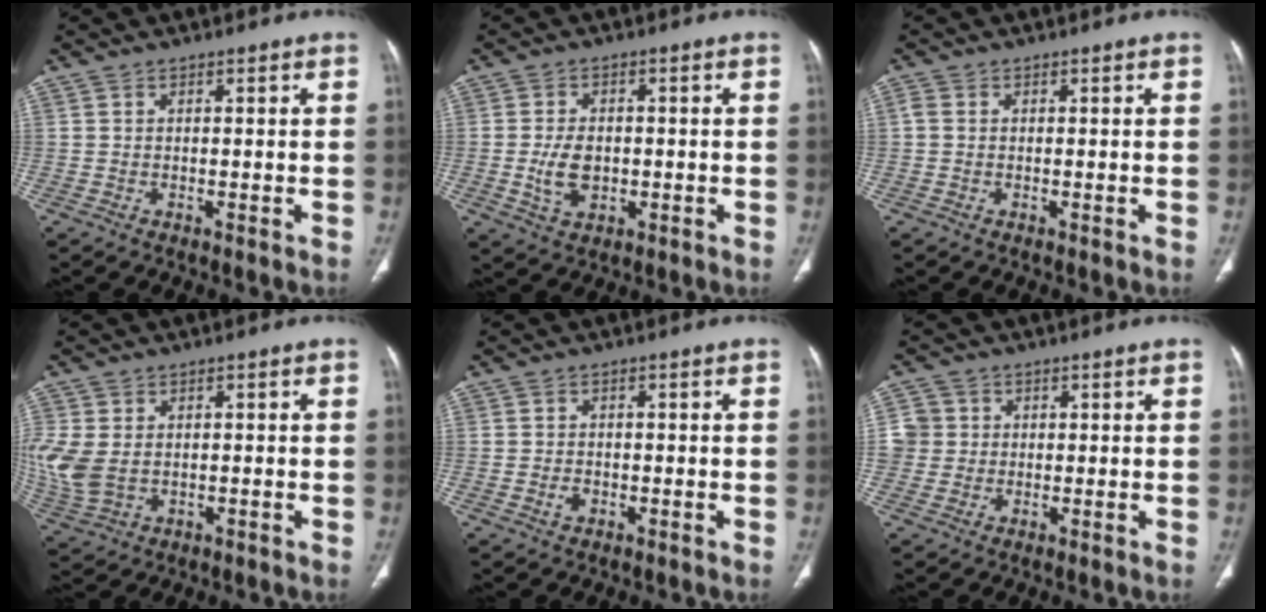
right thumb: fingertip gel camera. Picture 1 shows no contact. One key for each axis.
{"total": 5.9, "fx": -0.9, "fy": 3.9, "fz": 4.4, "tx": -0.074, "ty": 0.001, "tz": -0.010}
{"total": 0.9, "fx": 0.0, "fy": 0.8, "fz": 0.5, "tx": -0.011, "ty": 0.000, "tz": -0.003}
{"total": 9.6, "fx": -0.3, "fy": 6.8, "fz": 6.8, "tx": -0.182, "ty": -0.003, "tz": 0.010}
{"total": 1.8, "fx": -0.7, "fy": 1.3, "fz": 1.0, "tx": -0.015, "ty": 0.007, "tz": -0.010}
{"total": 4.3, "fx": 0.3, "fy": 4.2, "fz": 0.4, "tx": 0.020, "ty": 0.006, "tz": 0.002}